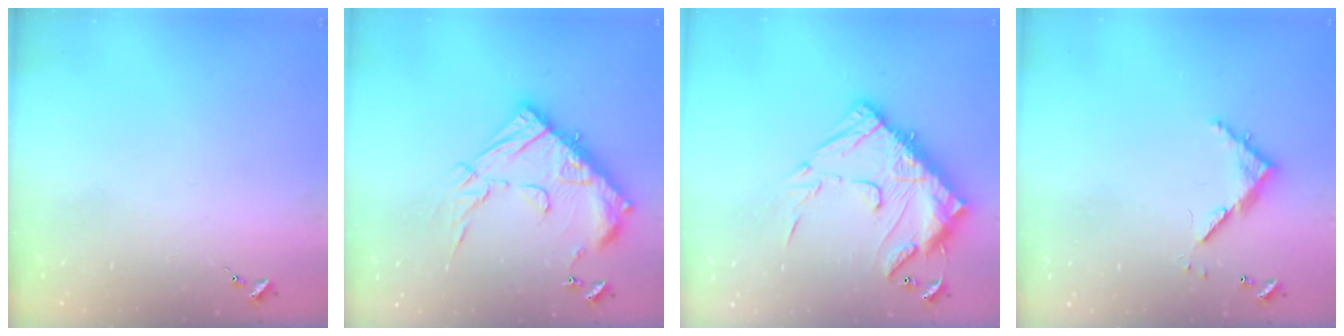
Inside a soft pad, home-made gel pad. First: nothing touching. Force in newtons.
{"total": 21.5, "press": 21.4, "slide": 2.1}
{"total": 20.4, "press": 20.4, "slide": 1.7}
{"total": 6.7, "press": 6.7, "slide": 0.5}